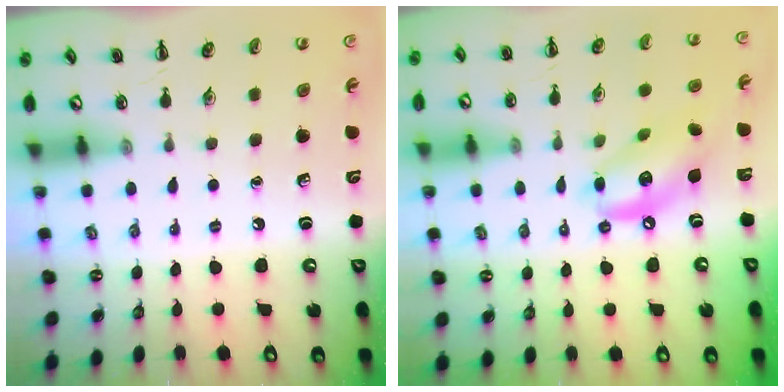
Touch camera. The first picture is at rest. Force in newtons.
{"total": 12.7, "press": 12.4, "slide": 2.4}